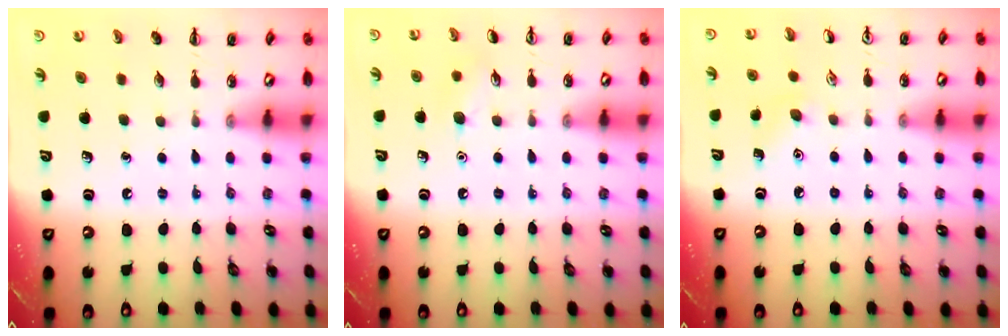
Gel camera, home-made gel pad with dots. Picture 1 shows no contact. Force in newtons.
{"total": 6.1, "press": 5.9, "slide": 1.5}
{"total": 6.6, "press": 6.4, "slide": 1.6}